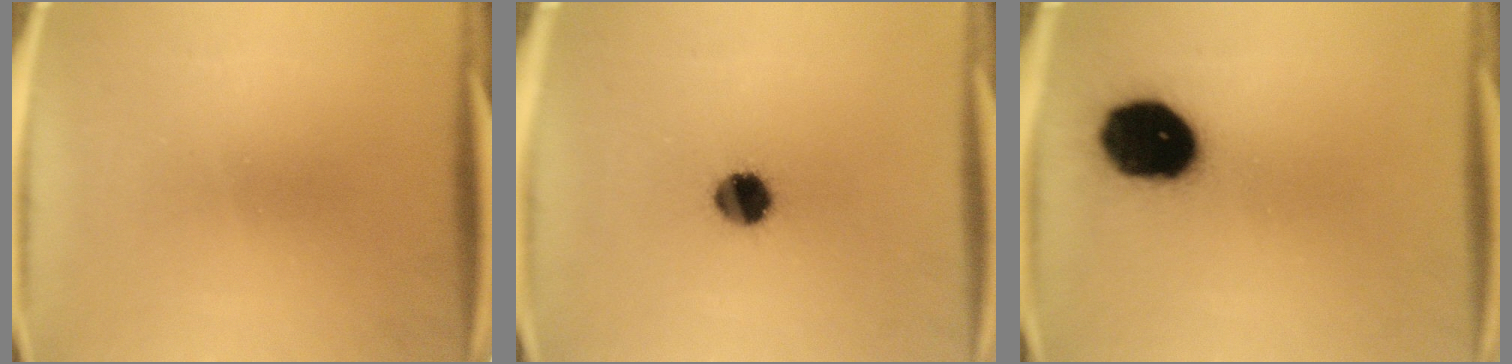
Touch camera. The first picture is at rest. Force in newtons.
{"total": 7.9}
{"total": 18.8}